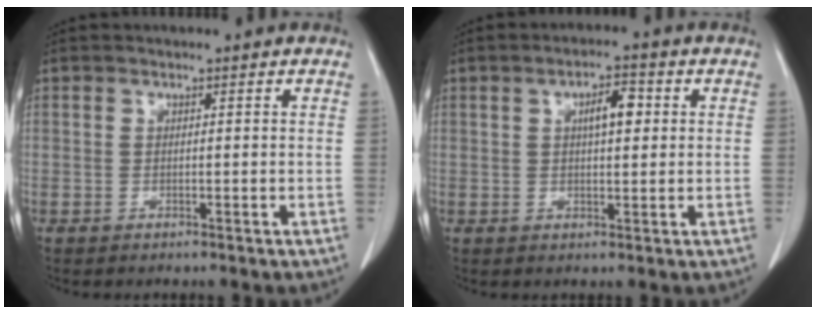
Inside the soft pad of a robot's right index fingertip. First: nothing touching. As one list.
[{"total": 4.6, "force": [1.2, 1.5, 4.2], "torque": [-0.068, 0.009, 0.017]}]